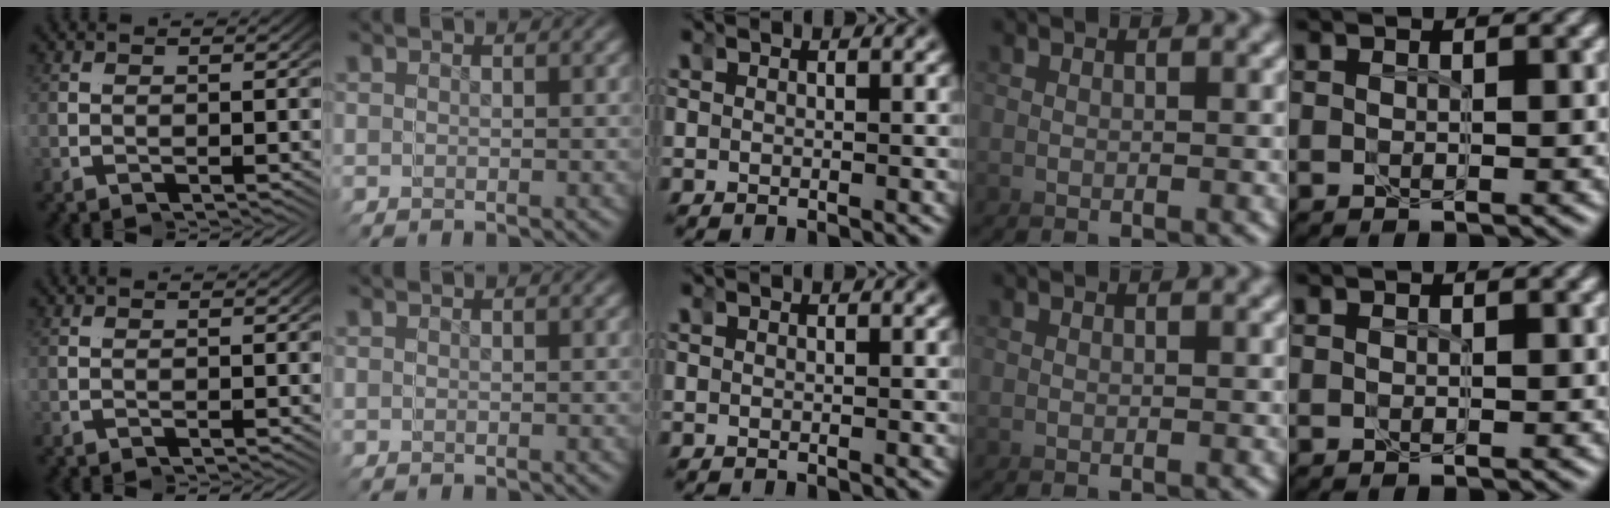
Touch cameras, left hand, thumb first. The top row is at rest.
{}